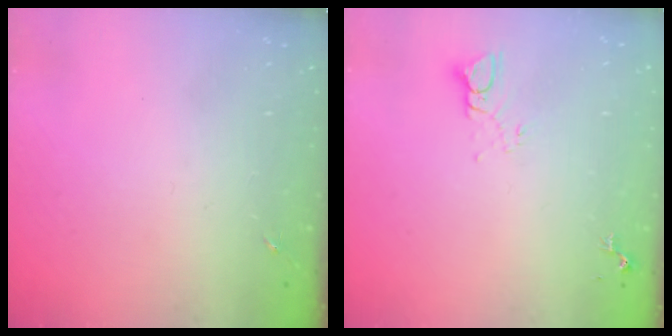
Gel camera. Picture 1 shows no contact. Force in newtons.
{"total": 4.4, "press": 4.4, "slide": 0.3}